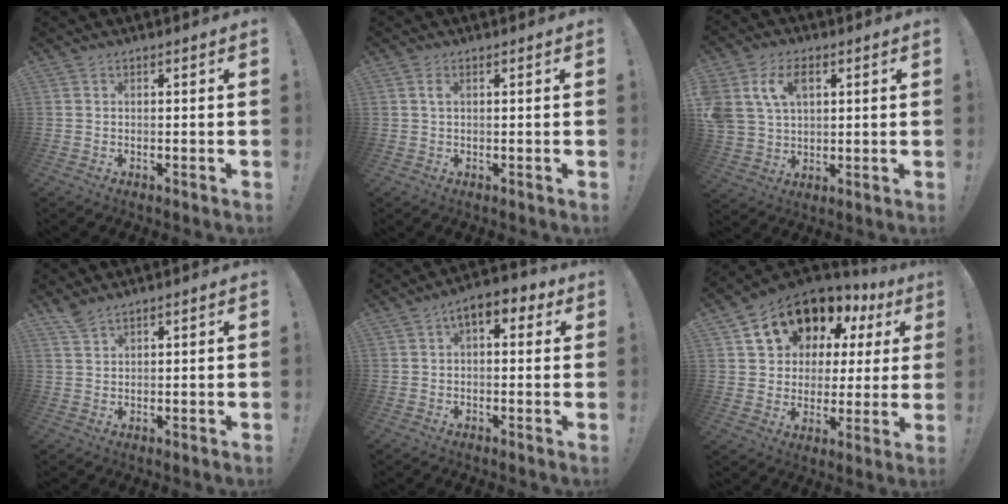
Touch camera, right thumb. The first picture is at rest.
{"total": 1.5, "force": [0.4, 0.6, 1.4], "torque": [-0.024, 0.002, 0.005]}
{"total": 11.4, "force": [4.7, 8.2, 6.4], "torque": [-0.136, -0.004, 0.093]}
{"total": 3.4, "force": [3.1, 1.0, 1.2], "torque": [-0.023, -0.016, 0.057]}
{"total": 6.0, "force": [2.2, 3.0, 4.7], "torque": [-0.070, -0.005, 0.036]}
{"total": 14.4, "force": [9.2, 9.3, 6.0], "torque": [-0.100, -0.062, 0.179]}